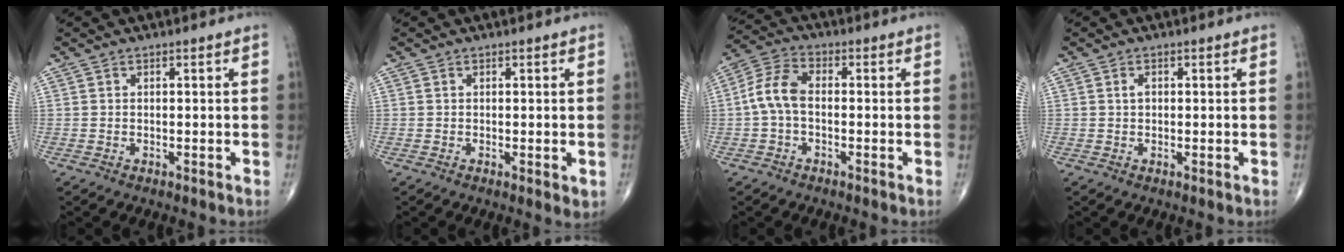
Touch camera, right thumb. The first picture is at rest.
{"total": 1.9, "force": [-0.3, 0.5, 1.8], "torque": [-0.024, -0.008, -0.004]}
{"total": 7.2, "force": [-0.7, 4.1, 5.8], "torque": [-0.121, 0.022, -0.025]}
{"total": 1.3, "force": [0.2, 0.8, 1.0], "torque": [-0.014, 0.000, 0.001]}